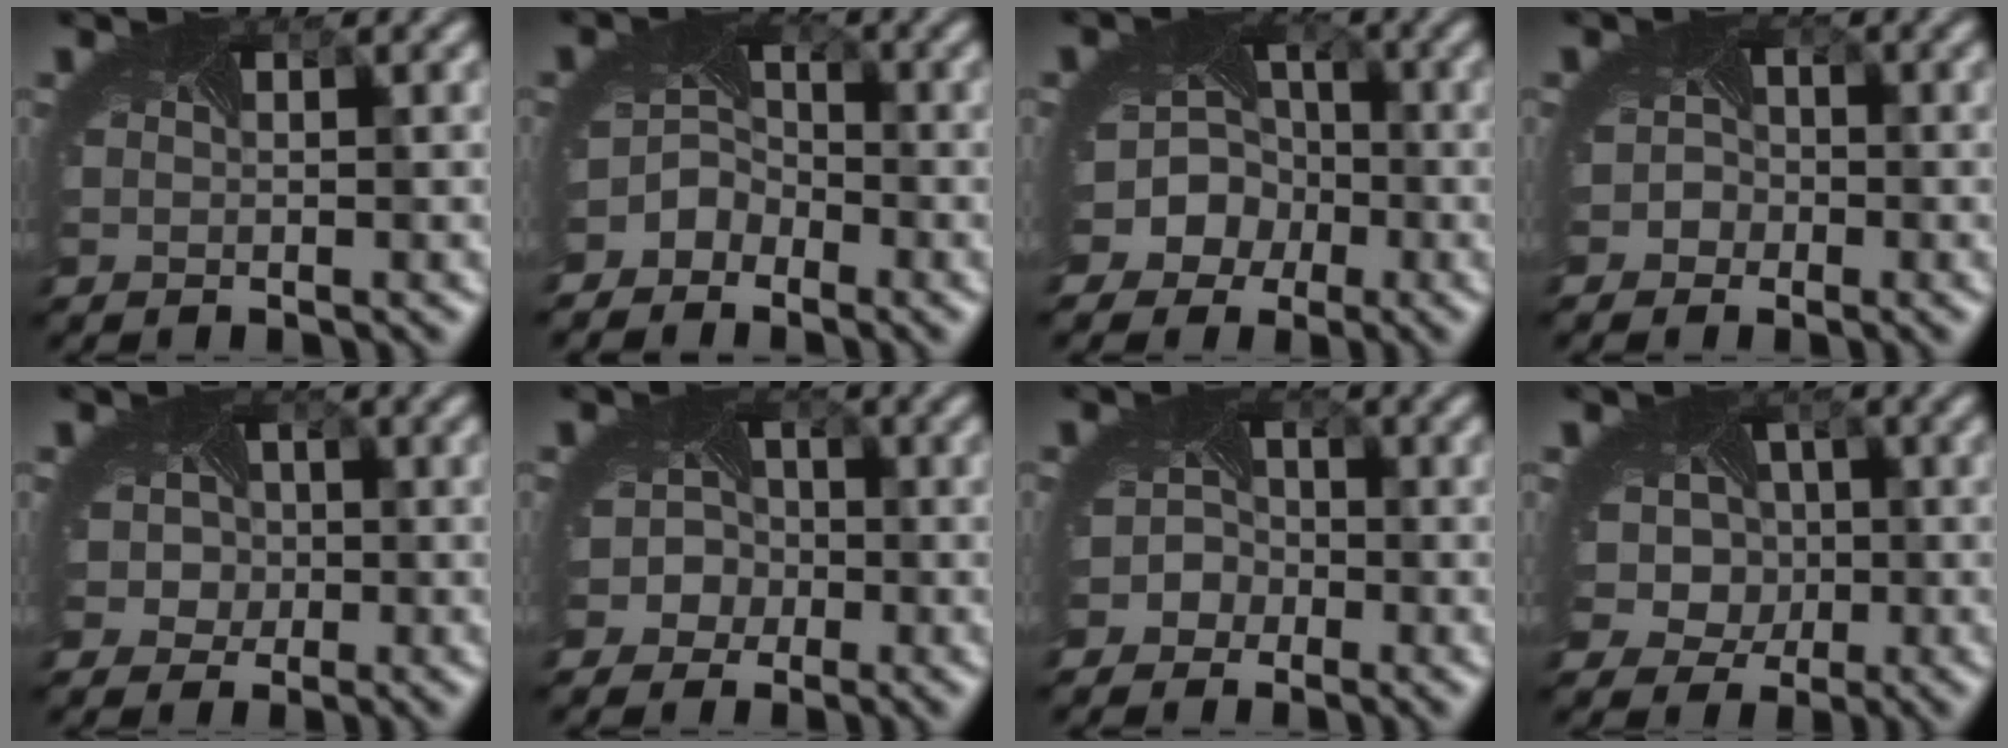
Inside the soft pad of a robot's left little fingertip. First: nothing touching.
{"total": 2.8, "force": [-2.1, 1.8, 0.3], "torque": [0.001, -0.003, -0.046]}
{"total": 10.1, "force": [-3.4, 8.9, 3.4], "torque": [-0.067, 0.002, -0.082]}
{"total": 2.2, "force": [-1.1, 1.9, 0.3], "torque": [0.012, -0.003, -0.019]}
{"total": 4.9, "force": [0.1, 4.4, 2.2], "torque": [-0.022, 0.007, -0.022]}
{"total": 4.7, "force": [-1.4, 4.3, 1.3], "torque": [-0.006, 0.010, -0.040]}
{"total": 3.2, "force": [-1.6, 2.7, 0.5], "torque": [0.014, 0.005, -0.029]}
{"total": 7.5, "force": [0.0, 6.6, 3.7], "torque": [-0.051, 0.003, -0.029]}